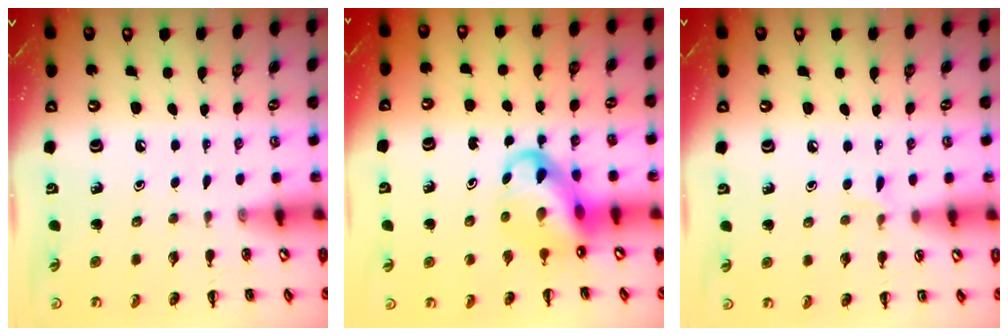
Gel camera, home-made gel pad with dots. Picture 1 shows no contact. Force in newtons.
{"total": 8.7, "press": 8.3, "slide": 2.5}
{"total": 3.8, "press": 3.5, "slide": 1.4}